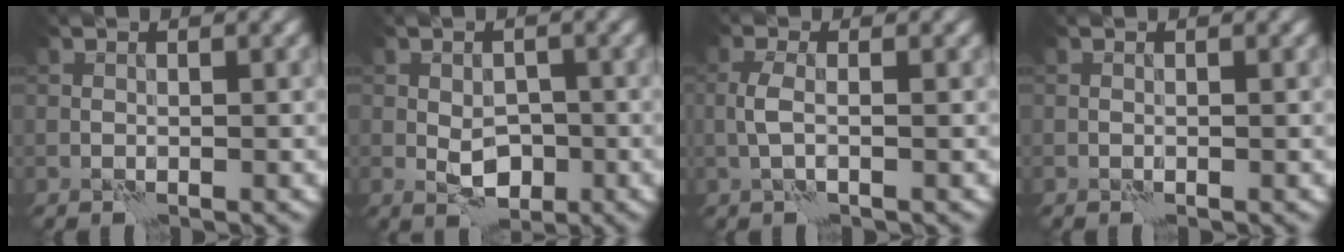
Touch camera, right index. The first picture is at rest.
{"total": 3.2, "force": [-0.9, 2.1, 2.3], "torque": [-0.033, -0.002, -0.017]}
{"total": 1.7, "force": [-0.2, 0.4, 1.7], "torque": [-0.041, 0.004, -0.009]}
{"total": 0.0}